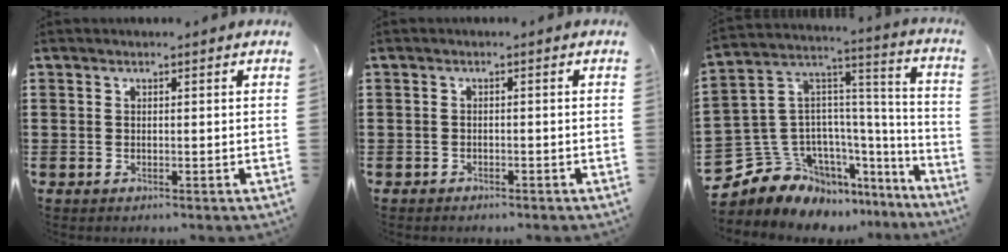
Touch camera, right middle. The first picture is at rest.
{"total": 0.9, "force": [-0.8, 0.3, 0.0], "torque": [-0.003, 0.002, -0.019]}
{"total": 9.6, "force": [-7.0, 6.6, 0.9], "torque": [-0.064, -0.009, -0.134]}